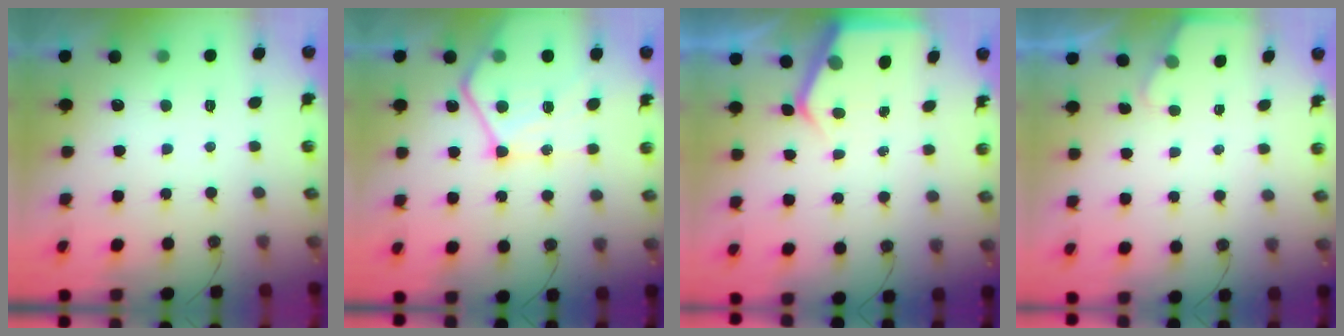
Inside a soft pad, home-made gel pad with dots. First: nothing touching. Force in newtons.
{"total": 16.5, "press": 16.5, "slide": 1.8}
{"total": 4.3, "press": 4.3, "slide": 0.5}
{"total": 1.5, "press": 1.5, "slide": 0.3}